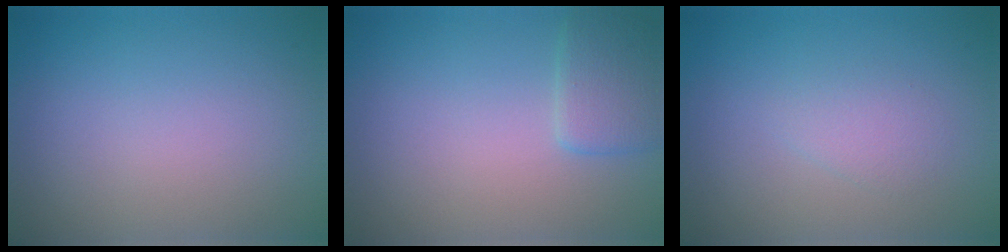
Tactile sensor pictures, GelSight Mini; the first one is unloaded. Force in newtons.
{"total": 2.3, "press": 2.3, "slide": 0.2}
{"total": 1.4, "press": 1.4, "slide": 0.0}